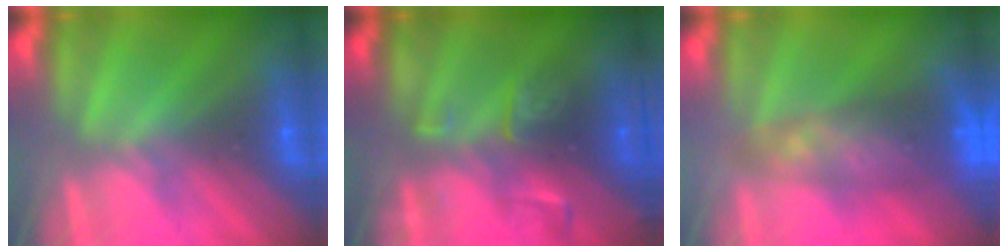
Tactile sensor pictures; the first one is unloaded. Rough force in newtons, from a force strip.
{"total": 2.7}
{"total": 7.7}